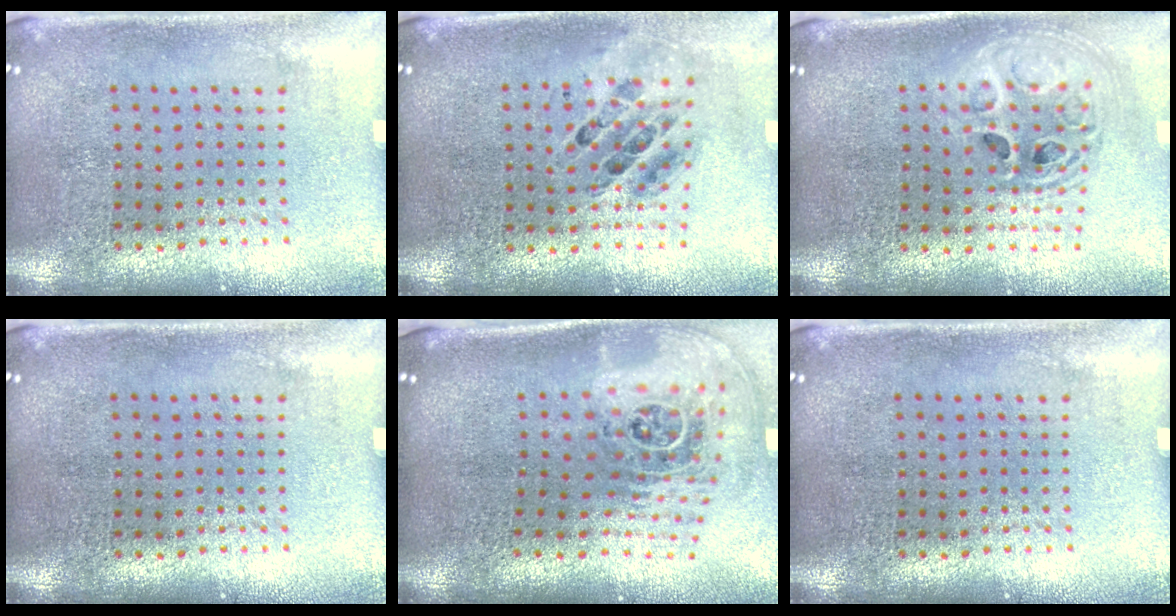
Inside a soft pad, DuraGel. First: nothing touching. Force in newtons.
{"total": 0.8, "press": 0.8, "slide": 0.0}
{"total": 2.0, "press": 1.6, "slide": 1.2}
{"total": 0.0}
{"total": 2.7, "press": 1.8, "slide": 2.0}
{"total": 0.0}